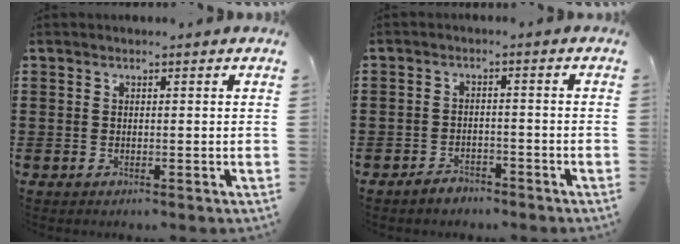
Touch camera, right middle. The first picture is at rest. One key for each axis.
{"total": 2.4, "fx": -2.2, "fy": 0.8, "fz": 0.2, "tx": -0.010, "ty": 0.005, "tz": -0.047}